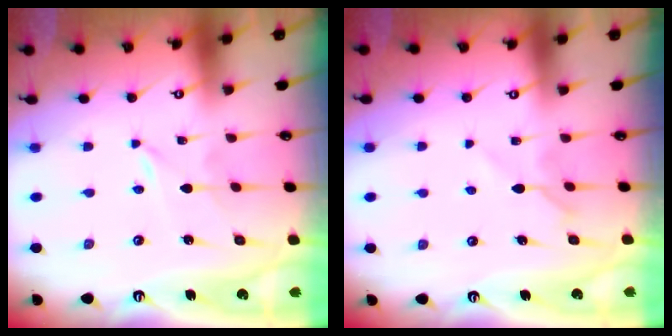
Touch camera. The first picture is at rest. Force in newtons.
{"total": 5.7, "press": 5.7, "slide": 0.9}